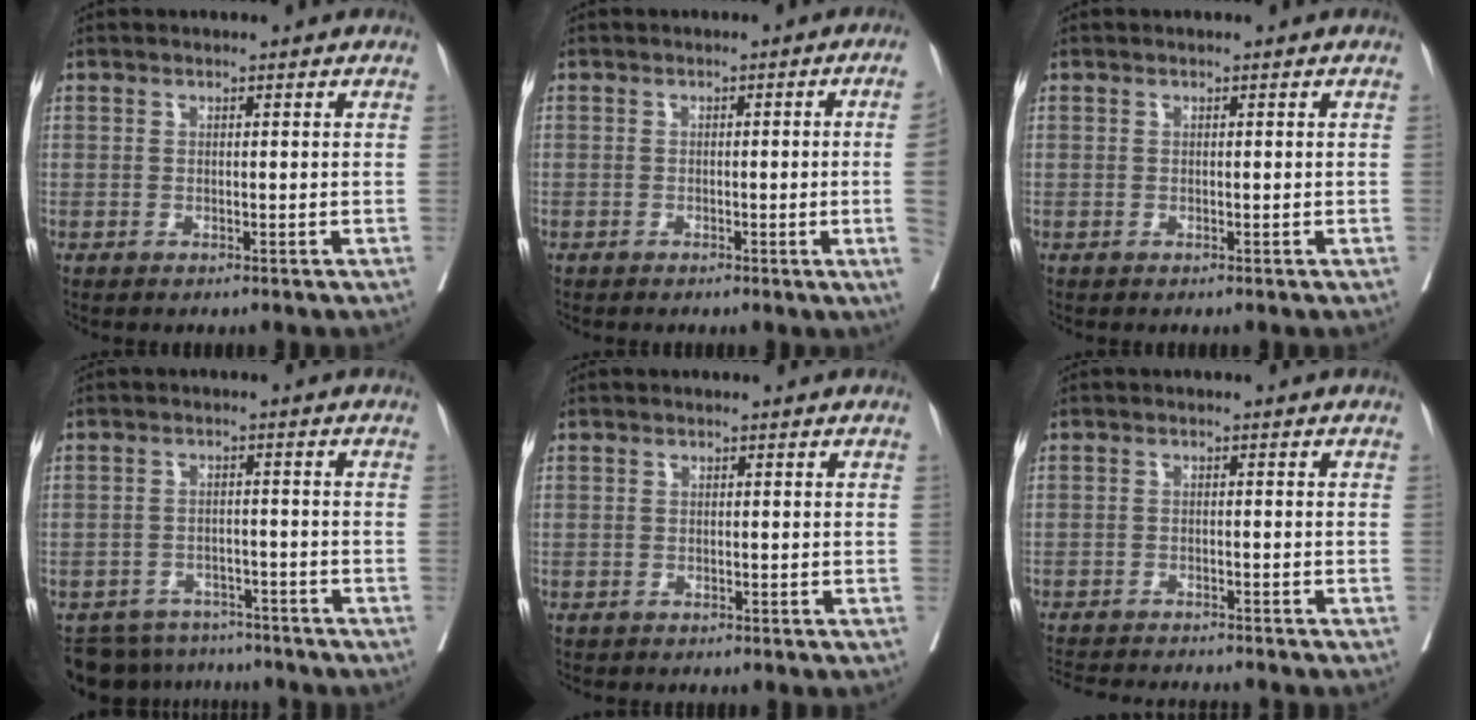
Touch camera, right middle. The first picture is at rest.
{"total": 6.1, "force": [-1.1, -1.9, 5.6], "torque": [-0.068, -0.010, -0.011]}
{"total": 0.0}
{"total": 9.2, "force": [-8.5, 3.4, 0.7], "torque": [-0.013, 0.005, -0.116]}
{"total": 0.6, "force": [-0.6, 0.2, 0.1], "torque": [-0.014, -0.002, -0.012]}
{"total": 10.9, "force": [-10.3, 0.8, 3.6], "torque": [-0.057, -0.011, -0.145]}